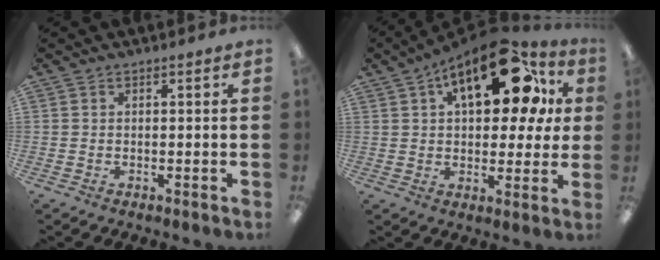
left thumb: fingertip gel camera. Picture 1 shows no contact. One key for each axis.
{"total": 20.8, "fx": 9.0, "fy": 10.3, "fz": 15.7, "tx": -0.219, "ty": -0.027, "tz": 0.141}